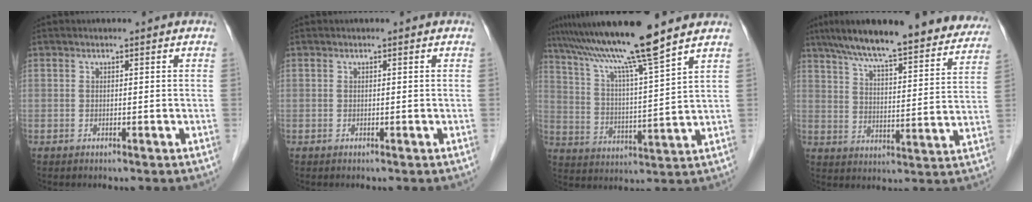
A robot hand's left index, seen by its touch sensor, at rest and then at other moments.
{"total": 0.0}
{"total": 13.7, "force": [11.1, -1.8, 7.8], "torque": [-0.140, 0.008, 0.193]}
{"total": 25.4, "force": [21.8, 4.4, 12.3], "torque": [-0.186, 0.001, 0.286]}